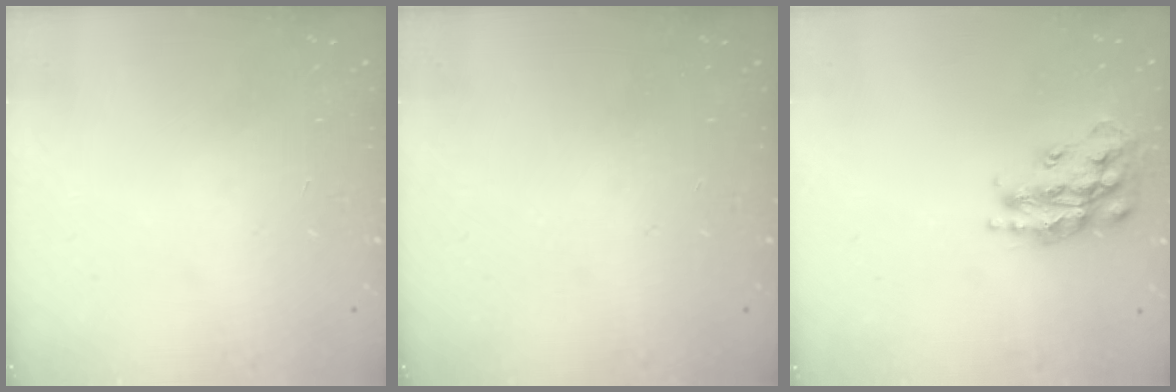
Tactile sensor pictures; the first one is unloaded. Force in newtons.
{"total": 0.0}
{"total": 17.5, "press": 17.4, "slide": 1.1}